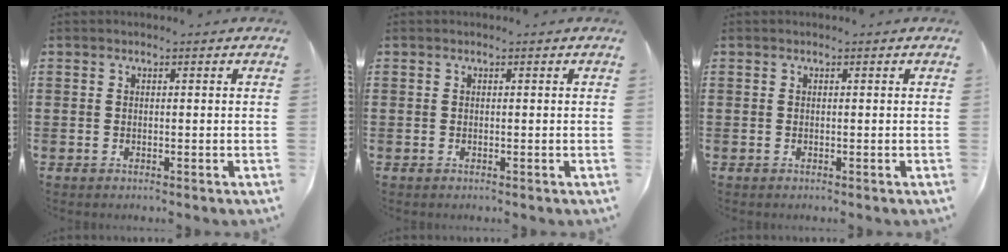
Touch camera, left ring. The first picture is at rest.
{"total": 0.0}
{"total": 0.0}